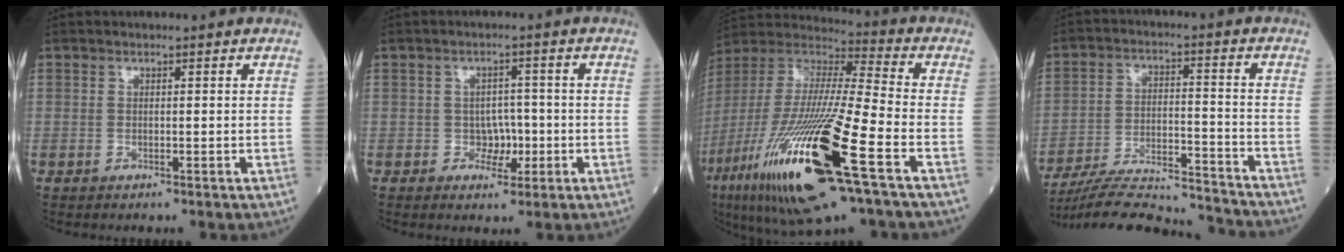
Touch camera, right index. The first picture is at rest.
{"total": 3.4, "force": [-1.0, 2.5, 2.0], "torque": [-0.022, 0.007, -0.014]}
{"total": 27.4, "force": [-11.5, 2.9, 24.7], "torque": [-0.520, -0.066, -0.214]}
{"total": 18.4, "force": [-17.7, 1.1, 5.0], "torque": [-0.105, -0.002, -0.271]}